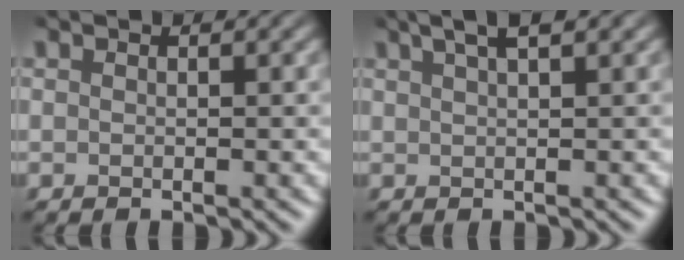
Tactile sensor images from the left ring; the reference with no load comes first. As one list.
[{"total": 3.7, "force": [2.3, 1.0, 2.7], "torque": [-0.020, 0.011, 0.020]}]